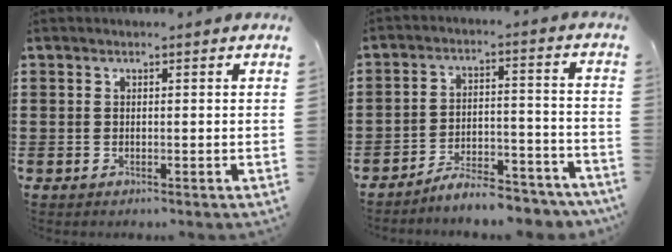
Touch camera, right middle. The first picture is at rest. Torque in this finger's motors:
{"motor_torque": [1.34, -0.80, 0.40, 0.03]}